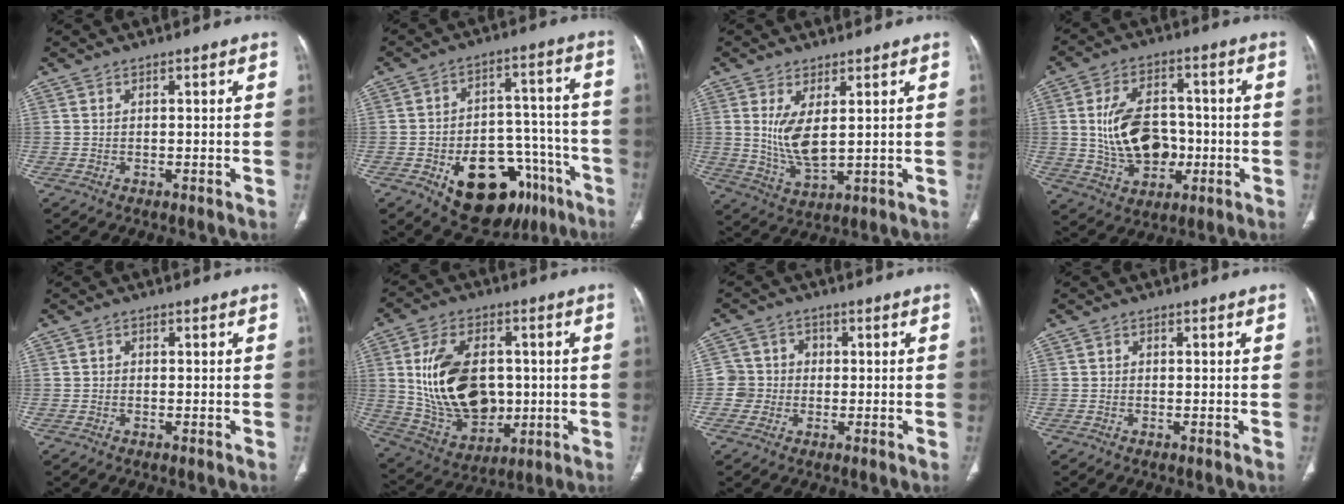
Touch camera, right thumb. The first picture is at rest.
{"total": 20.9, "force": [-10.4, 12.5, 13.2], "torque": [-0.142, 0.073, -0.140]}
{"total": 7.6, "force": [1.7, 3.1, 6.8], "torque": [-0.135, -0.027, 0.045]}
{"total": 14.2, "force": [-0.7, 9.8, 10.2], "torque": [-0.150, 0.014, -0.003]}
{"total": 0.7, "force": [-0.1, 0.7, 0.3], "torque": [0.000, 0.003, -0.006]}
{"total": 19.5, "force": [1.2, 13.0, 14.5], "torque": [-0.228, -0.006, 0.042]}
{"total": 5.1, "force": [-0.6, 5.0, 0.3], "torque": [0.030, 0.016, -0.018]}
{"total": 0.5, "force": [-0.1, 0.5, 0.2], "torque": [-0.002, 0.002, -0.005]}